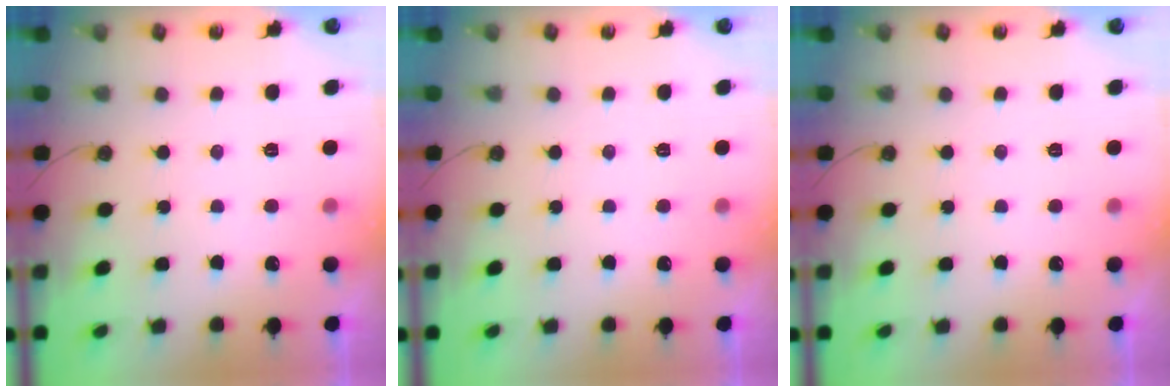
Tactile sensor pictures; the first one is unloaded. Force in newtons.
{"total": 0.0}
{"total": 0.0}